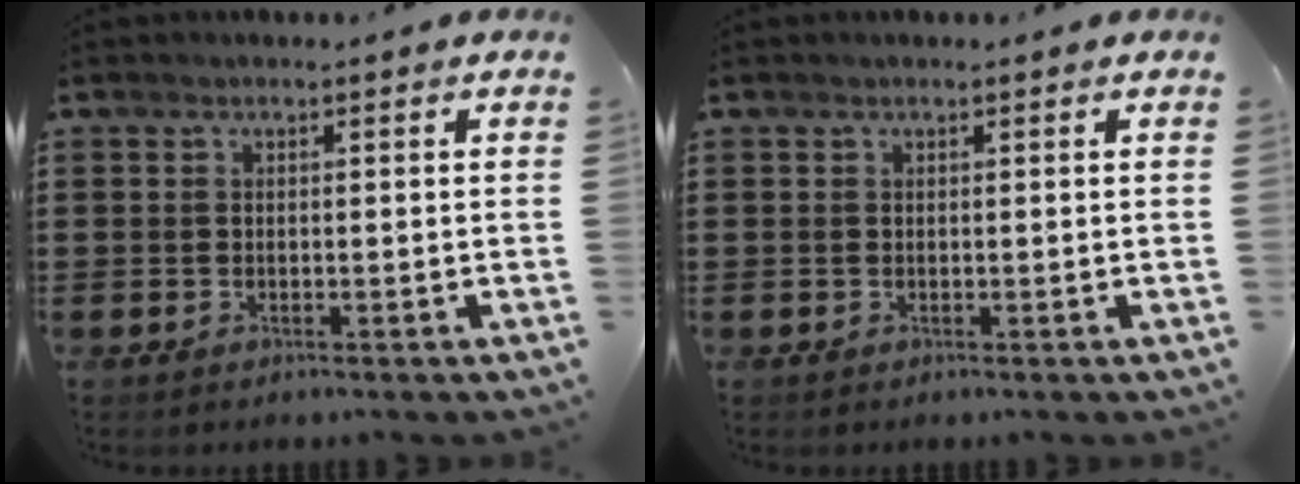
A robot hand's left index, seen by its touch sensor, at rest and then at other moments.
{"total": 0.0}